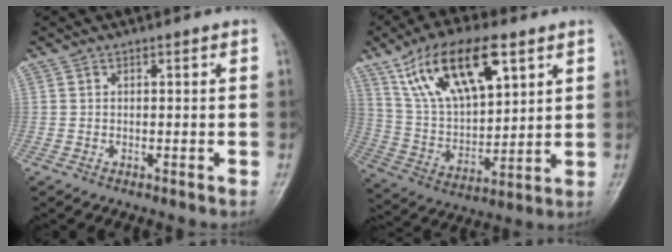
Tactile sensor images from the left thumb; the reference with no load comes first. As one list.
[{"total": 19.2, "force": [9.9, 8.7, 14.0], "torque": [-0.221, -0.026, 0.188]}]